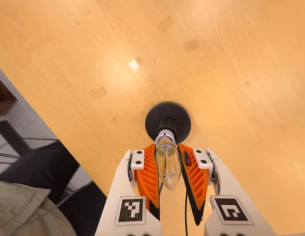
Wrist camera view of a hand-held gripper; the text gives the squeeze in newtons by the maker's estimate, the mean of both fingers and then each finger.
{"total": 15.2, "left": 14.2, "right": 16.1}